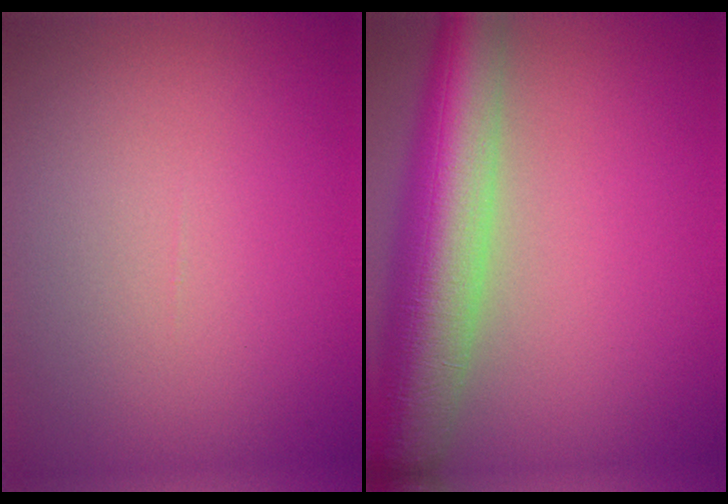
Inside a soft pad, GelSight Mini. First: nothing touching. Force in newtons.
{"total": 9.7, "press": 9.6, "slide": 0.5}